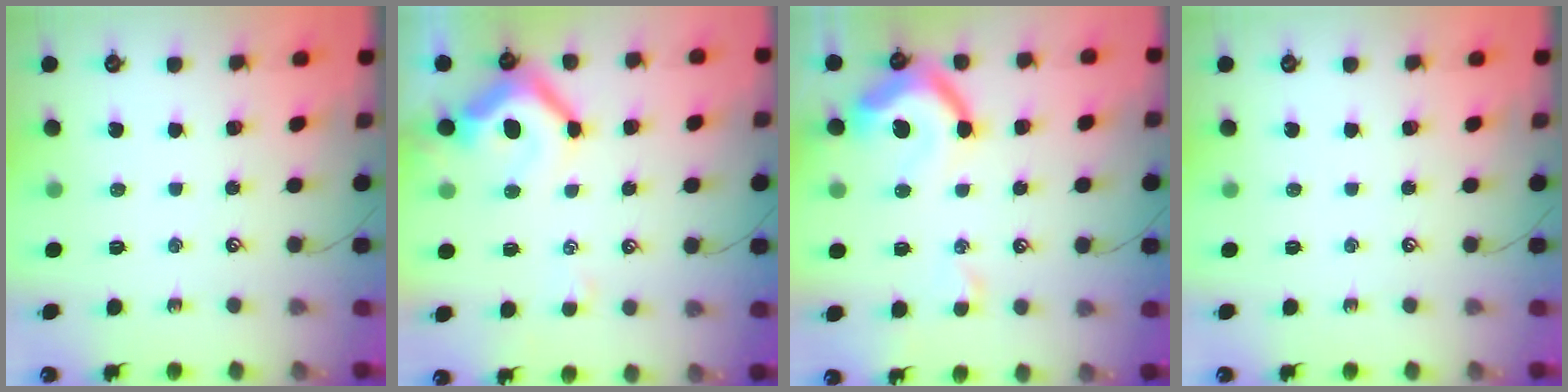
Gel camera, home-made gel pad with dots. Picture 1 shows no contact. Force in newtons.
{"total": 8.1, "press": 7.9, "slide": 1.5}
{"total": 11.1, "press": 11.0, "slide": 1.7}
{"total": 0.0}